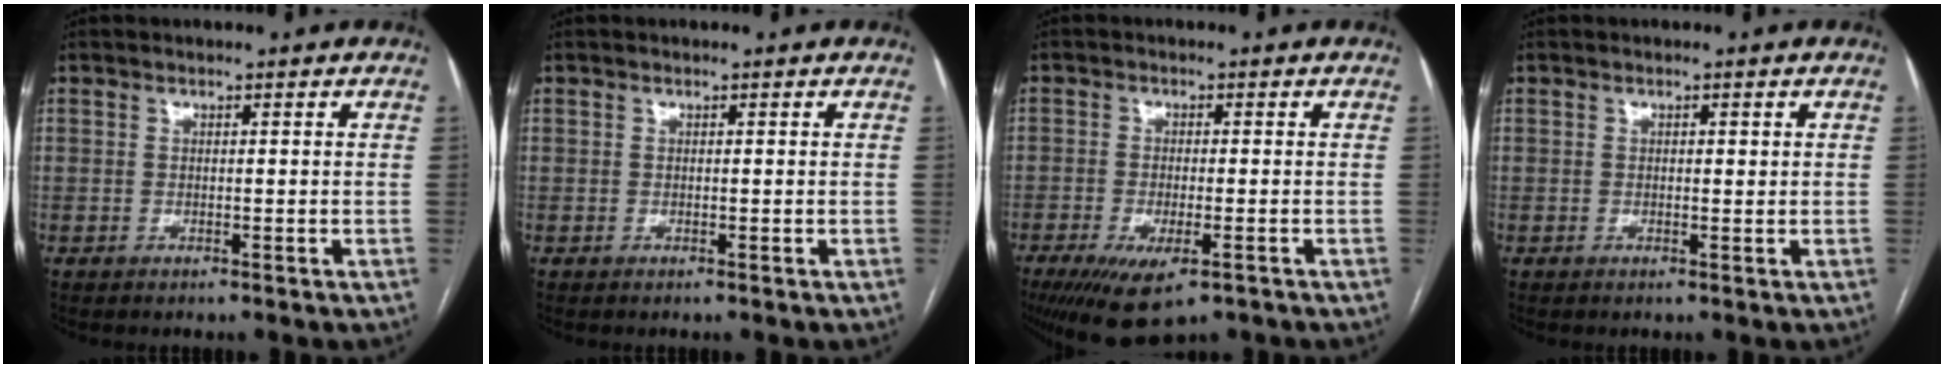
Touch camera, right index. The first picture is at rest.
{"total": 0.0}
{"total": 9.1, "force": [-5.4, 2.9, 6.7], "torque": [-0.109, -0.020, -0.084]}
{"total": 1.0, "force": [0.4, 0.4, 0.9], "torque": [-0.013, 0.000, 0.005]}